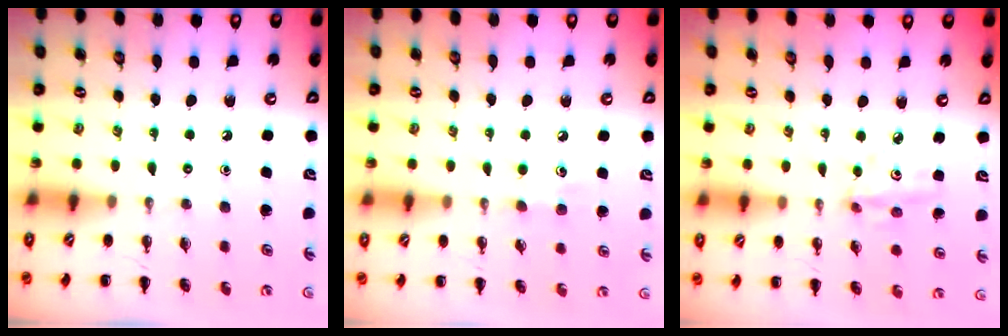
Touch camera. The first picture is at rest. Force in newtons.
{"total": 4.4, "press": 4.2, "slide": 1.2}
{"total": 6.5, "press": 6.4, "slide": 1.0}